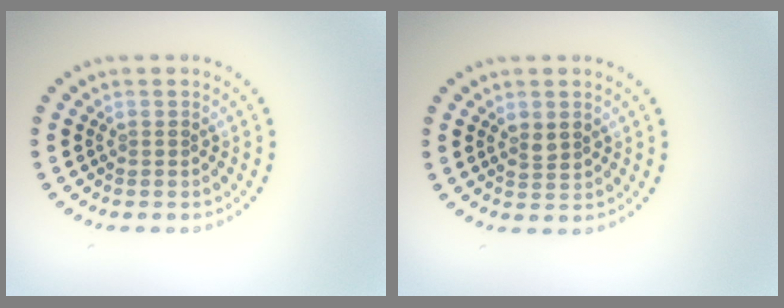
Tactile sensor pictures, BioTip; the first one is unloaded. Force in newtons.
{"total": 1.6, "press": 1.5, "slide": 0.4}